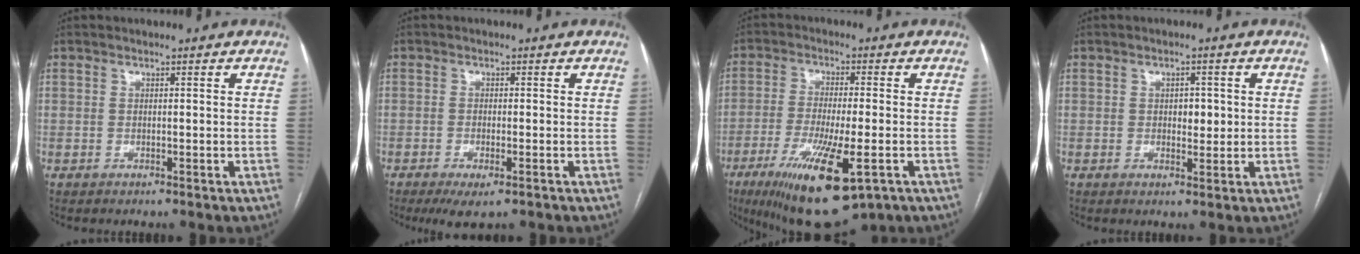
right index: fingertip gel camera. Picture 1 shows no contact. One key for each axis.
{"total": 4.3, "fx": -2.6, "fy": 1.1, "fz": 3.3, "tx": -0.055, "ty": -0.010, "tz": -0.038}
{"total": 15.3, "fx": -7.5, "fy": 3.1, "fz": 13.0, "tx": -0.226, "ty": -0.039, "tz": -0.117}
{"total": 2.6, "fx": 0.3, "fy": 1.6, "fz": 2.1, "tx": -0.025, "ty": 0.001, "tz": 0.006}